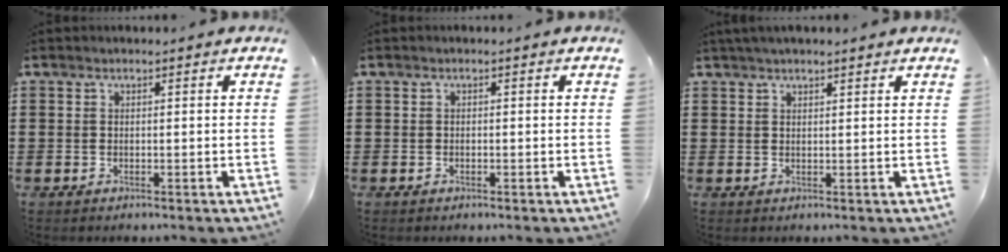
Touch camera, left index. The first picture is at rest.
{"total": 0.5, "force": [-0.4, 0.3, 0.2], "torque": [-0.007, -0.001, -0.007]}
{"total": 1.7, "force": [1.5, 0.2, 0.8], "torque": [-0.018, 0.002, 0.028]}